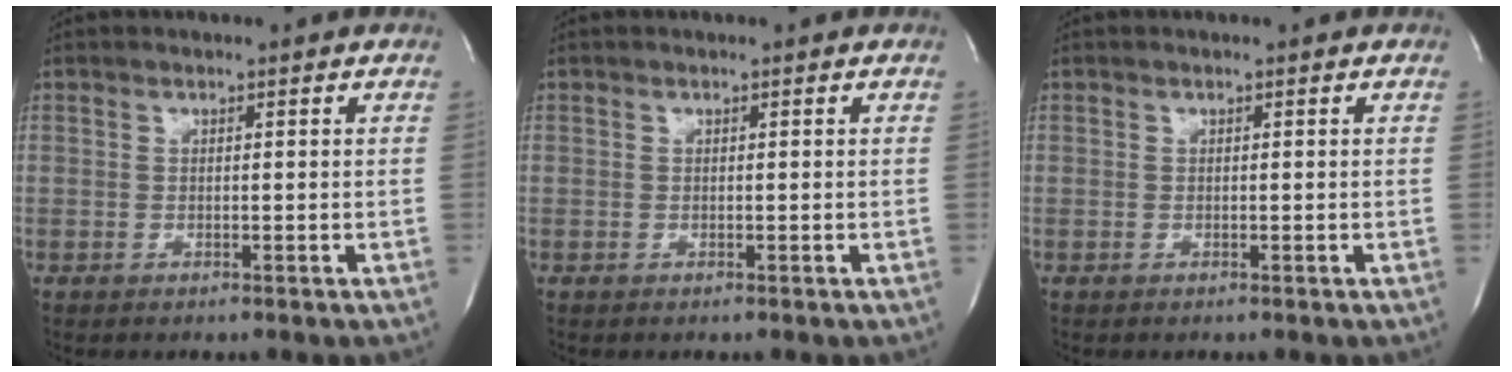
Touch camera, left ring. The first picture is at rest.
{"total": 0.0}
{"total": 0.0}